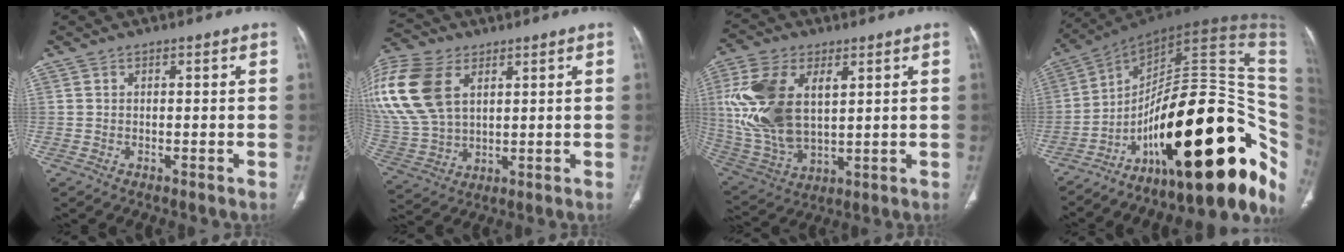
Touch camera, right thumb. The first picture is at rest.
{"total": 23.3, "force": [8.3, 15.3, 15.5], "torque": [-0.381, 0.012, 0.167]}
{"total": 18.5, "force": [4.5, 10.7, 14.4], "torque": [-0.292, -0.012, 0.094]}
{"total": 36.4, "force": [-9.0, 14.4, 32.2], "torque": [-0.356, 0.075, -0.131]}